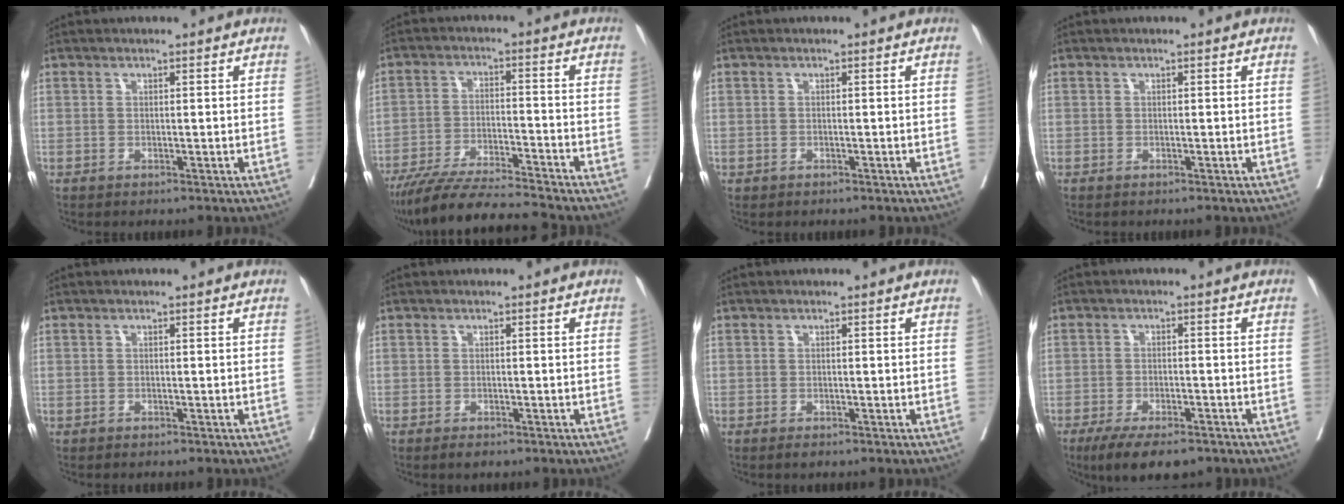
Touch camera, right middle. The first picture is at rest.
{"total": 12.5, "force": [-11.4, -1.0, 4.9], "torque": [-0.075, -0.016, -0.197]}
{"total": 0.0}
{"total": 0.0}
{"total": 0.0}
{"total": 1.4, "force": [-1.0, 0.6, 0.7], "torque": [-0.010, -0.001, -0.010]}
{"total": 0.9, "force": [-0.6, 0.4, 0.5], "torque": [-0.007, -0.001, -0.006]}
{"total": 8.6, "force": [-6.4, 2.8, 5.1], "torque": [-0.074, -0.010, -0.098]}